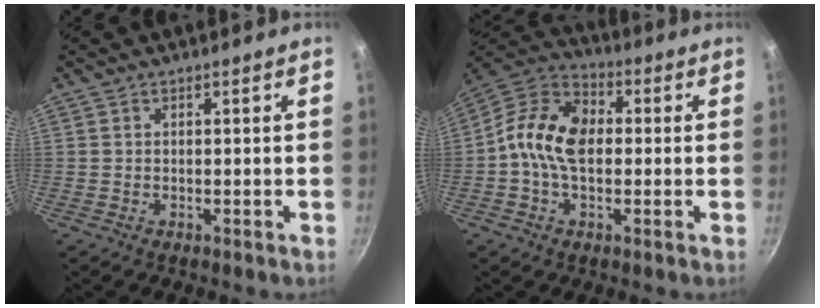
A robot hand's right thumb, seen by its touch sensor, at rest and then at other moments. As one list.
[{"total": 13.2, "force": [-0.1, 8.8, 9.8], "torque": [-0.150, 0.031, -0.027]}]